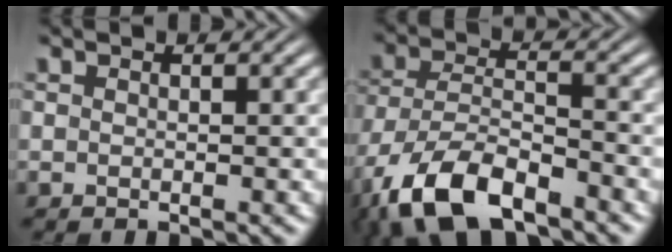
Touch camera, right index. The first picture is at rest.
{"total": 7.6, "force": [-4.0, 4.3, 4.8], "torque": [-0.108, -0.029, -0.053]}